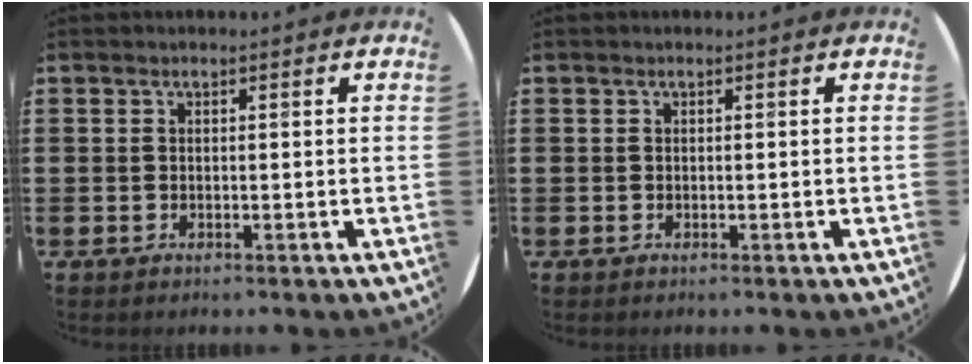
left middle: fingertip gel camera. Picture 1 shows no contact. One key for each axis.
{"total": 0.0}